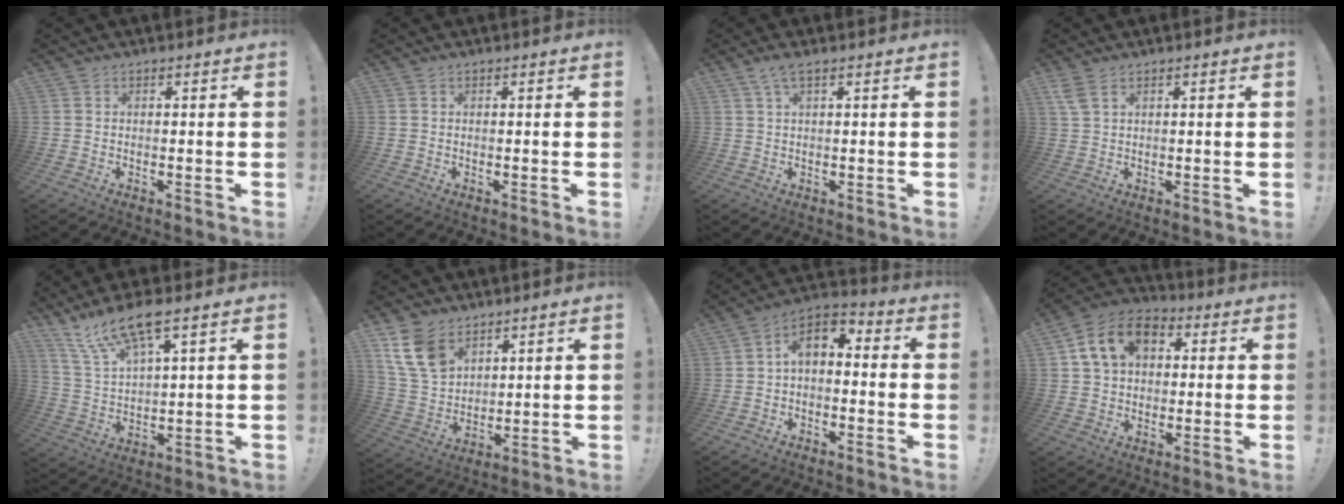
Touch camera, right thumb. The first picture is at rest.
{"total": 0.0}
{"total": 3.0, "force": [1.6, 0.5, 2.5], "torque": [-0.057, 0.000, 0.030]}
{"total": 3.6, "force": [2.1, 1.3, 2.6], "torque": [-0.054, -0.003, 0.041]}
{"total": 12.1, "force": [8.8, 2.6, 8.0], "torque": [-0.161, -0.042, 0.156]}
{"total": 12.5, "force": [7.5, 8.0, 6.0], "torque": [-0.126, -0.033, 0.152]}
{"total": 6.1, "force": [-0.2, 4.0, 4.5], "torque": [-0.076, 0.010, 0.002]}
{"total": 13.4, "force": [4.5, 9.5, 8.3], "torque": [-0.138, 0.004, 0.091]}